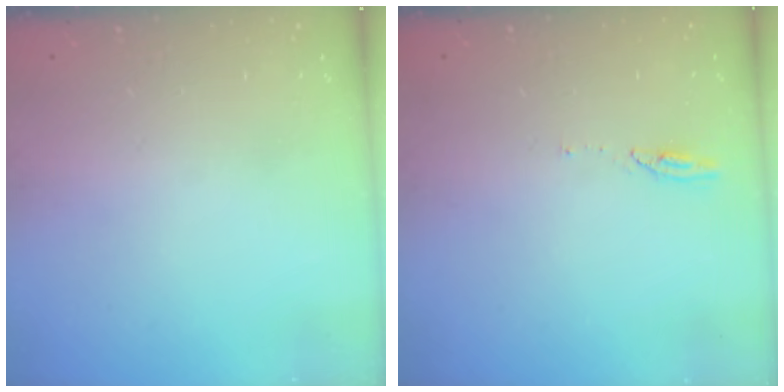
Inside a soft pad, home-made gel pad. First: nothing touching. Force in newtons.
{"total": 3.3, "press": 3.3, "slide": 0.3}